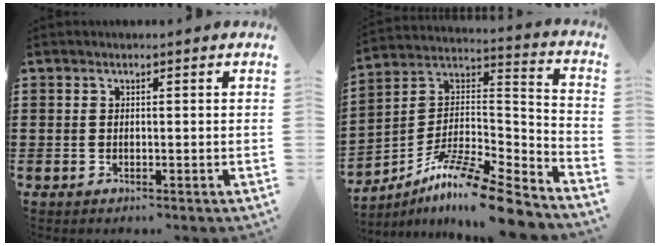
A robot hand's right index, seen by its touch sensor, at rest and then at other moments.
{"total": 10.8, "force": [-8.9, 1.1, 6.1], "torque": [-0.105, 0.013, -0.177]}